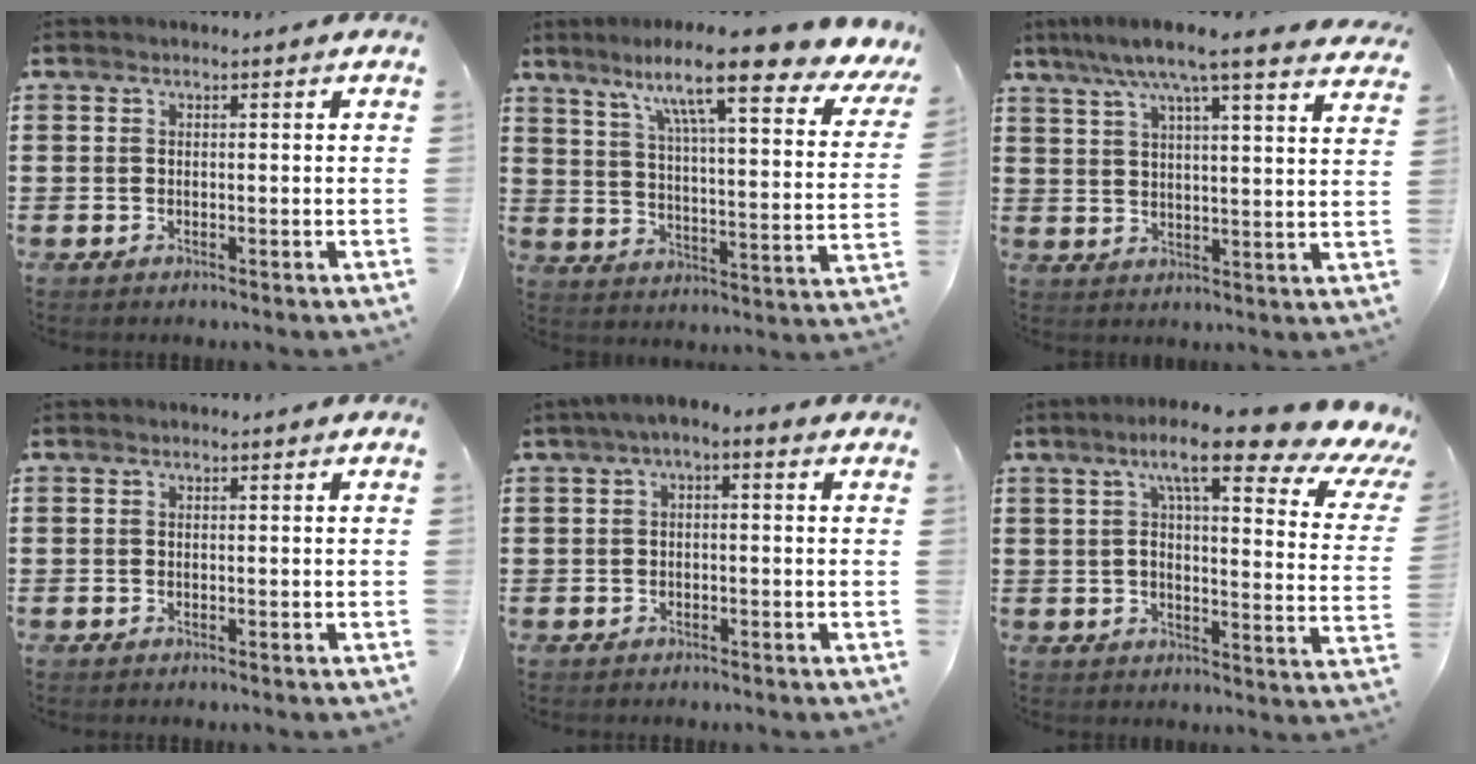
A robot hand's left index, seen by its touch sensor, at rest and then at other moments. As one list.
[{"total": 14.3, "force": [10.3, 1.3, 9.8], "torque": [-0.180, -0.066, 0.158]}, {"total": 8.3, "force": [6.7, 0.1, 5.0], "torque": [-0.110, -0.025, 0.113]}, {"total": 0.0}, {"total": 2.1, "force": [-1.5, 0.5, 1.3], "torque": [-0.023, 0.001, -0.033]}, {"total": 11.6, "force": [7.8, 1.2, 8.5], "torque": [-0.150, -0.038, 0.120]}]